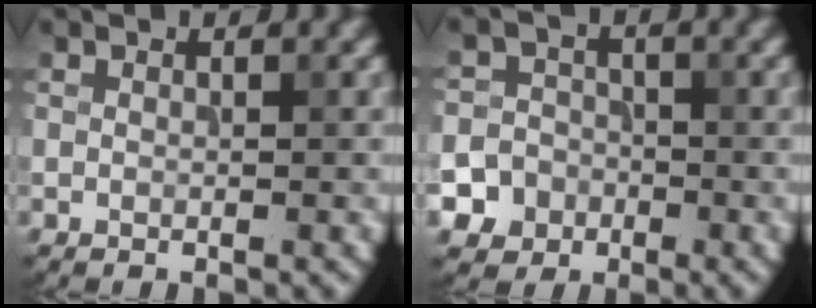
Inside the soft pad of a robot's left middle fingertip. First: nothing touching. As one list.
[{"total": 5.2, "force": [-2.7, 4.4, 0.7], "torque": [0.009, -0.007, -0.062]}]